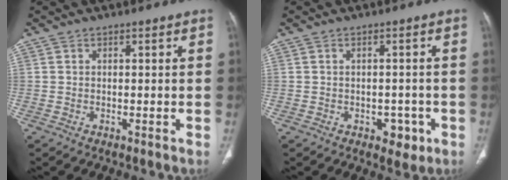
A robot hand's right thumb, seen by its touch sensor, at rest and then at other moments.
{"total": 3.8, "force": [-1.6, 2.6, 2.3], "torque": [-0.009, 0.008, -0.015]}